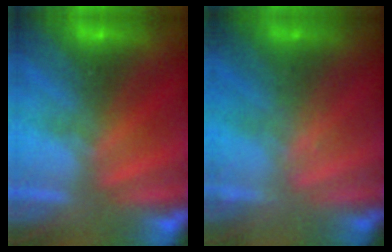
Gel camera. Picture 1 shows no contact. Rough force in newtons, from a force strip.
{"total": 1.9}